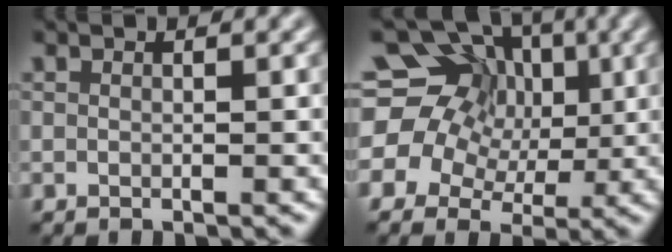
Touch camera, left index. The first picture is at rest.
{"total": 14.3, "force": [3.4, 11.9, 7.0], "torque": [-0.128, 0.041, 0.027]}